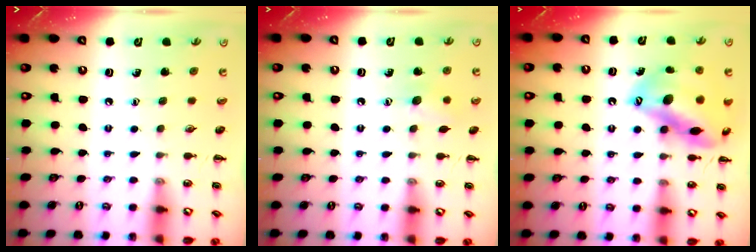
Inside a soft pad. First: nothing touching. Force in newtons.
{"total": 6.9, "press": 6.7, "slide": 1.7}
{"total": 18.6, "press": 18.6, "slide": 1.6}